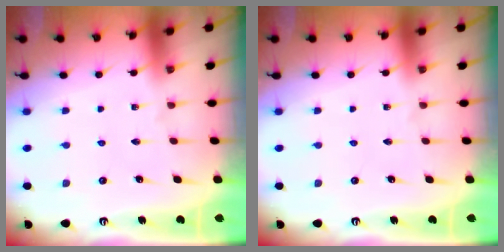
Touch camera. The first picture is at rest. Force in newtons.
{"total": 0.0}